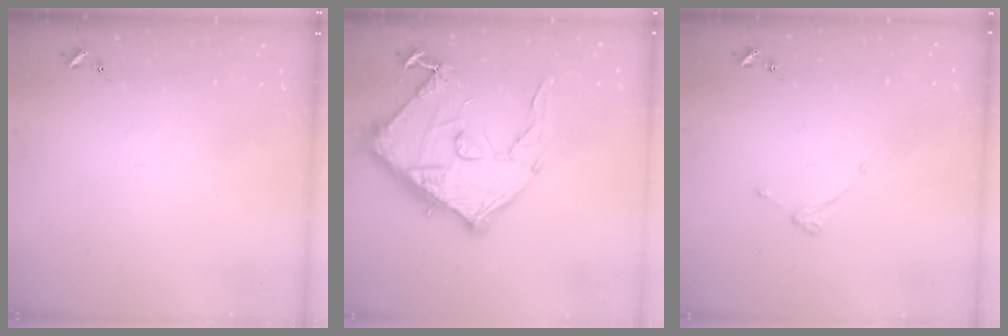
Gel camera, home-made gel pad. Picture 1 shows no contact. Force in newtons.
{"total": 15.4, "press": 15.4, "slide": 1.0}
{"total": 3.8, "press": 3.7, "slide": 0.2}